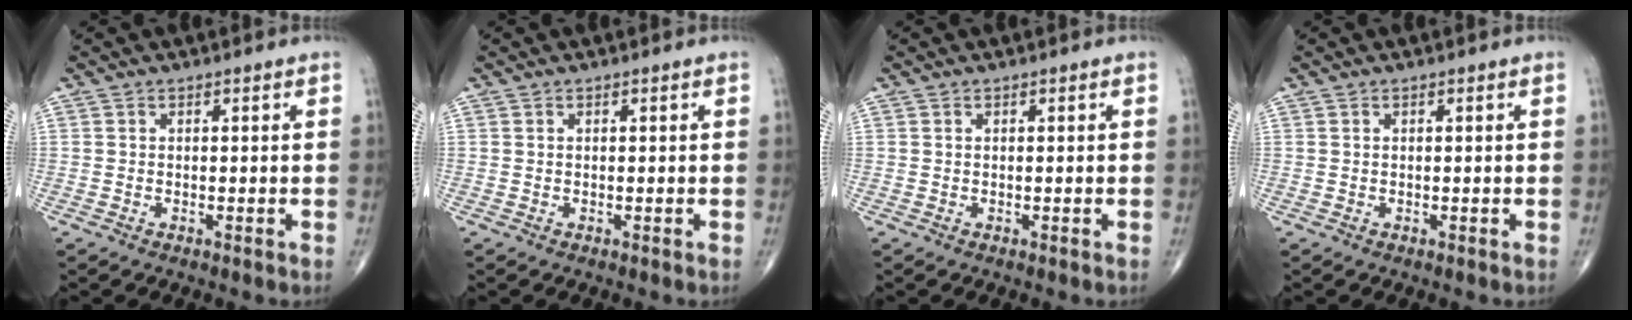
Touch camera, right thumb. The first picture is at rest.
{"total": 0.0}
{"total": 0.0}
{"total": 0.0}